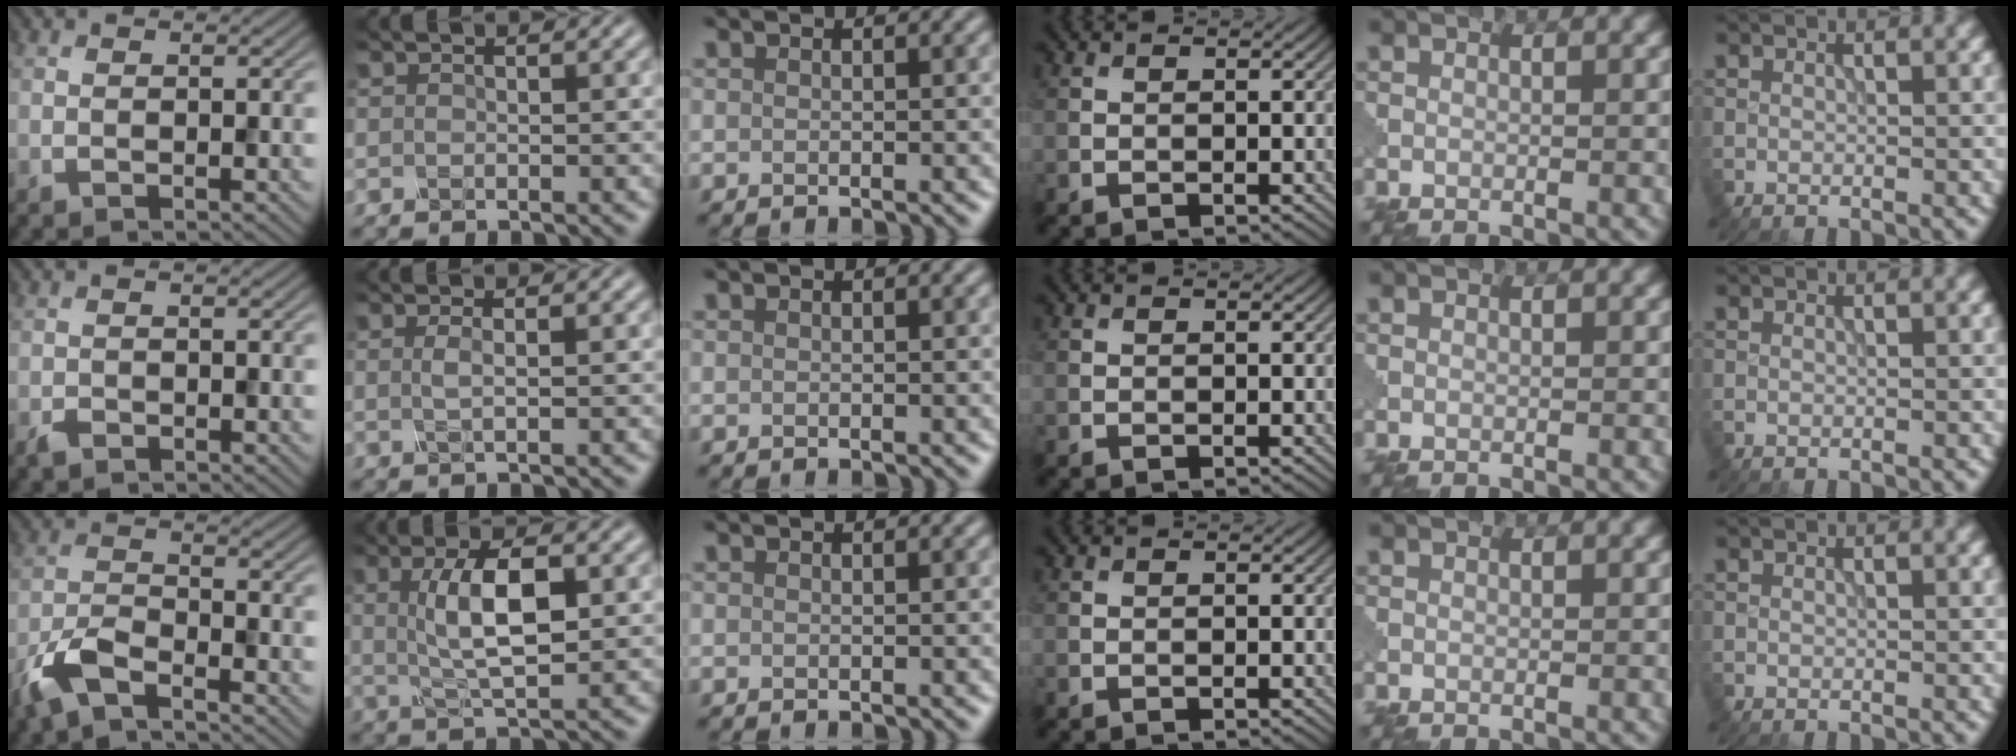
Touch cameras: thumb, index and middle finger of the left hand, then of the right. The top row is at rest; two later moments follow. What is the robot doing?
{"motion": "squeeze", "object": "clothespin"}